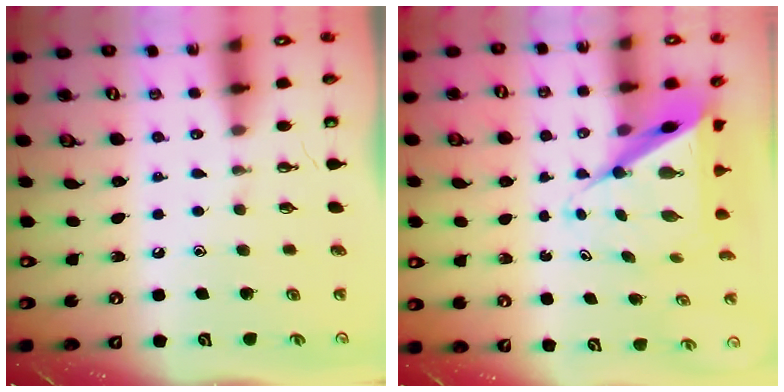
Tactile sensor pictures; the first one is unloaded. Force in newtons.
{"total": 10.0, "press": 9.9, "slide": 0.9}